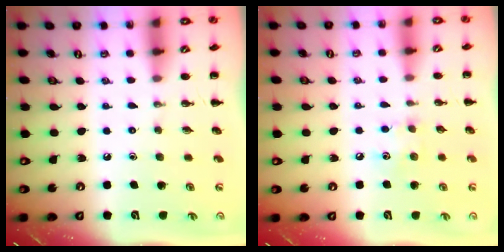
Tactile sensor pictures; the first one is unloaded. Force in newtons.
{"total": 6.2, "press": 6.1, "slide": 1.2}